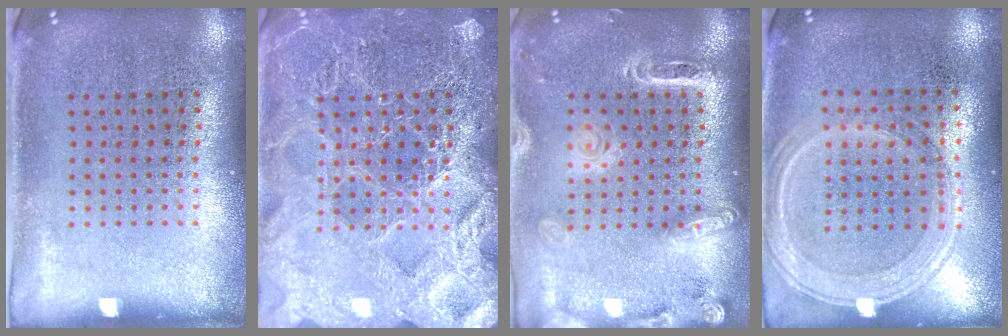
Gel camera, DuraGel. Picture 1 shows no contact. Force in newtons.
{"total": 6.4, "press": 6.4, "slide": 0.8}
{"total": 2.0, "press": 1.8, "slide": 0.8}
{"total": 1.2, "press": 1.1, "slide": 0.4}